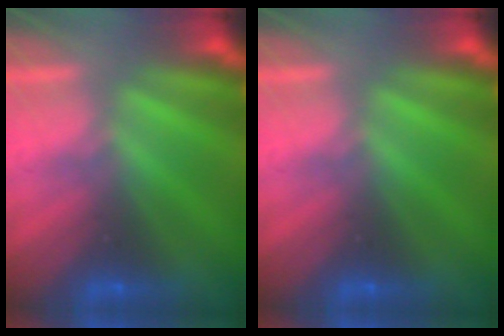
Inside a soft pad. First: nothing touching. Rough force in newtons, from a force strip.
{"total": 0.0}